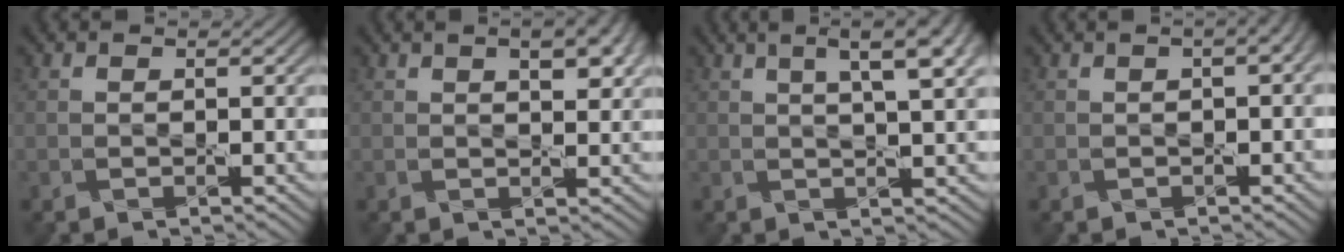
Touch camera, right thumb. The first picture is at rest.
{"total": 5.1, "force": [2.4, 1.9, 4.1], "torque": [-0.062, 0.005, 0.035]}
{"total": 8.2, "force": [3.6, 2.1, 7.1], "torque": [-0.085, 0.024, 0.041]}
{"total": 3.8, "force": [0.8, 1.6, 3.4], "torque": [-0.041, 0.007, 0.007]}